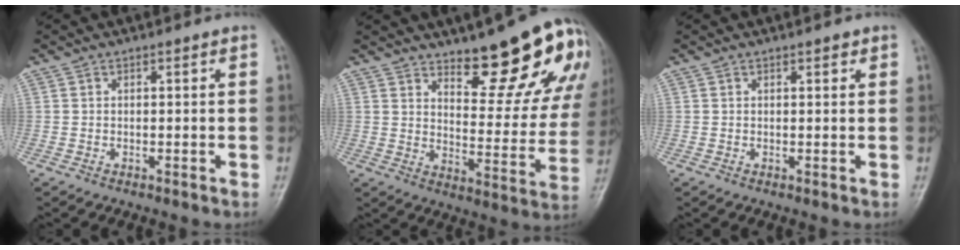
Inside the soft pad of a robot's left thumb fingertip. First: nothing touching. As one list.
[{"total": 18.3, "force": [13.0, 5.4, 11.6], "torque": [-0.107, -0.108, 0.178]}, {"total": 1.1, "force": [0.7, 0.5, 0.7], "torque": [-0.006, -0.001, 0.007]}]